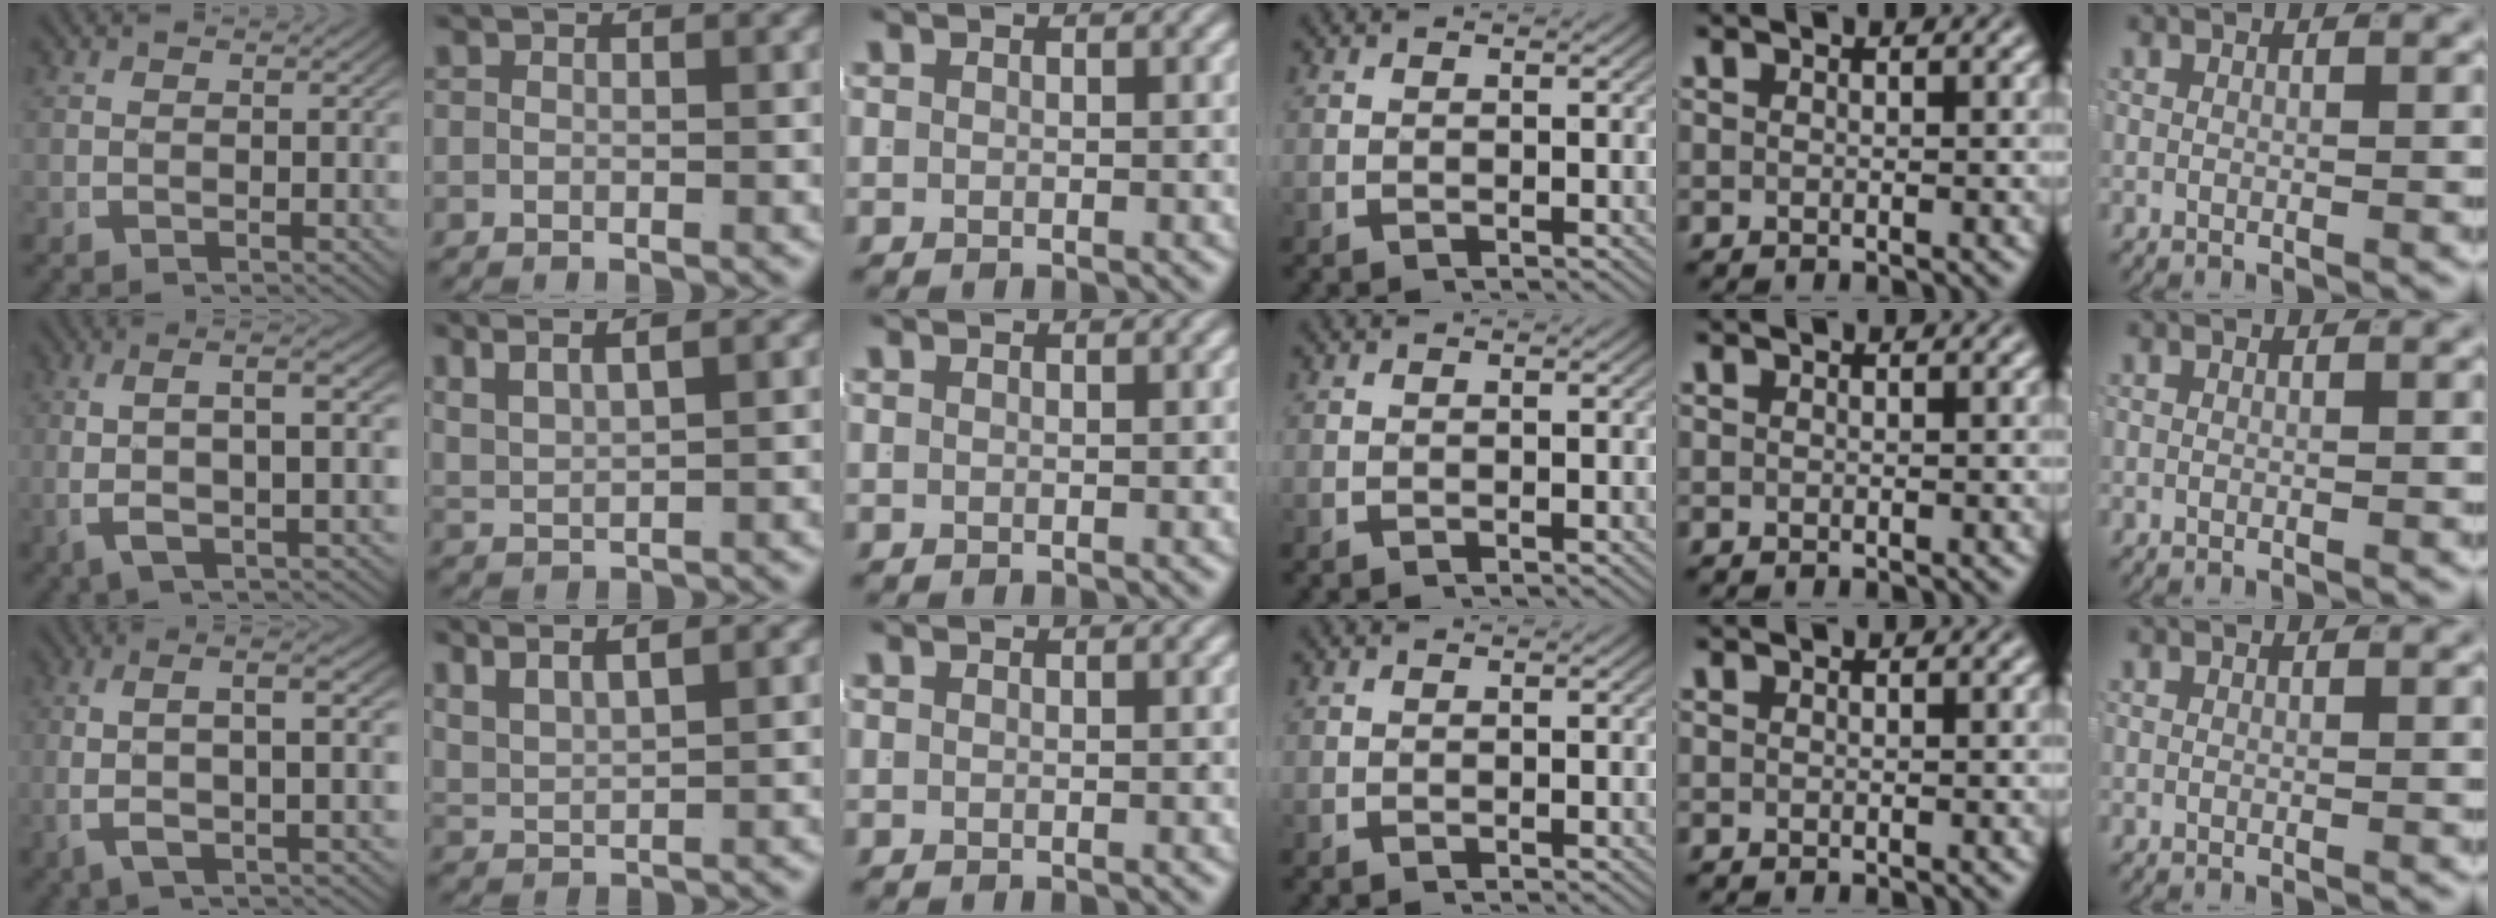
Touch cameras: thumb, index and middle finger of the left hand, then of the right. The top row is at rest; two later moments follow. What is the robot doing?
{"motion": "lift_and_place", "object": "jacket"}